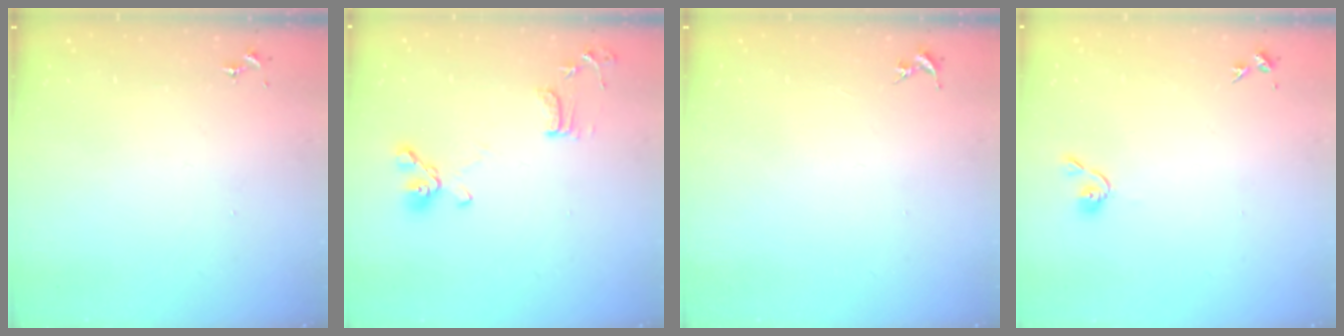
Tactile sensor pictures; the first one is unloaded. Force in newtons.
{"total": 11.2, "press": 11.0, "slide": 2.0}
{"total": 0.0}
{"total": 3.7, "press": 3.6, "slide": 0.6}